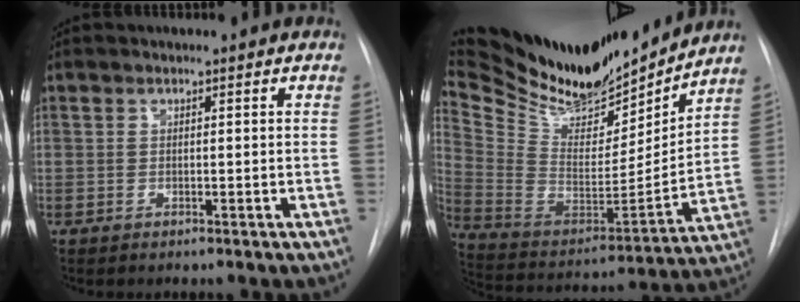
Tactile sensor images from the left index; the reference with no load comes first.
{"total": 27.6, "force": [24.3, 7.0, 11.1], "torque": [-0.221, -0.025, 0.388]}